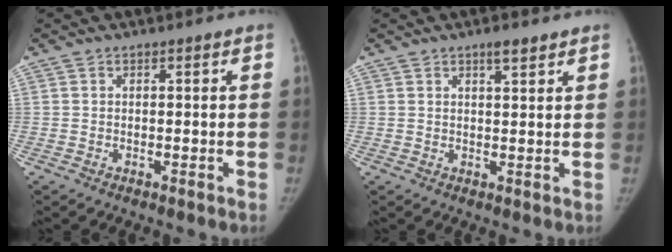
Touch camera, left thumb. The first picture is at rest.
{"total": 2.9, "force": [2.0, 0.7, 2.0], "torque": [-0.021, -0.012, 0.031]}